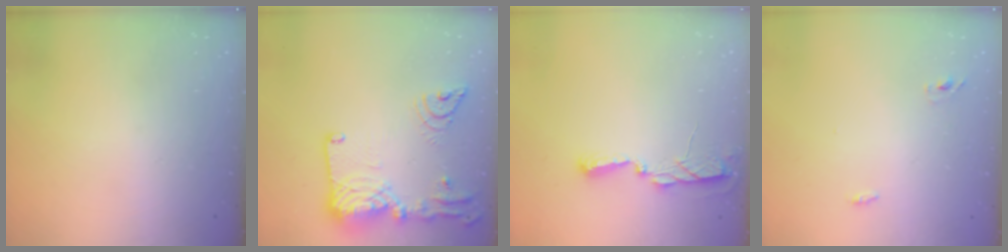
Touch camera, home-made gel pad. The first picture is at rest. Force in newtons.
{"total": 20.1, "press": 19.9, "slide": 2.3}
{"total": 5.5, "press": 5.5, "slide": 0.6}
{"total": 2.9, "press": 2.7, "slide": 1.0}